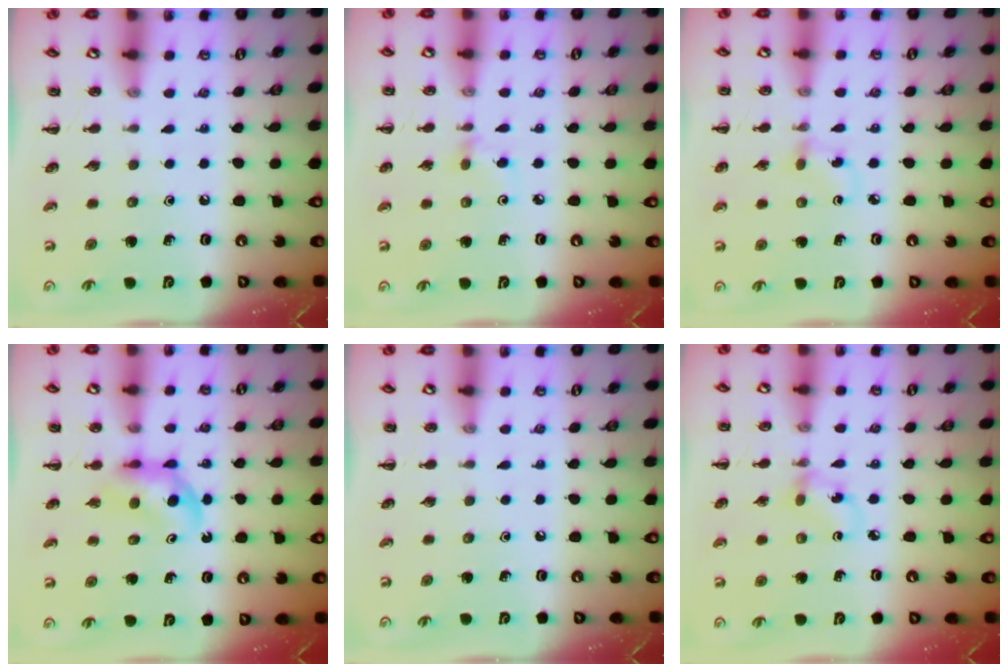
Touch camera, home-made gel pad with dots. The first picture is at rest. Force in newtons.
{"total": 3.4, "press": 3.2, "slide": 1.2}
{"total": 2.3, "press": 2.0, "slide": 1.1}
{"total": 4.0, "press": 3.9, "slide": 0.8}
{"total": 0.0}
{"total": 2.8, "press": 2.8, "slide": 0.7}